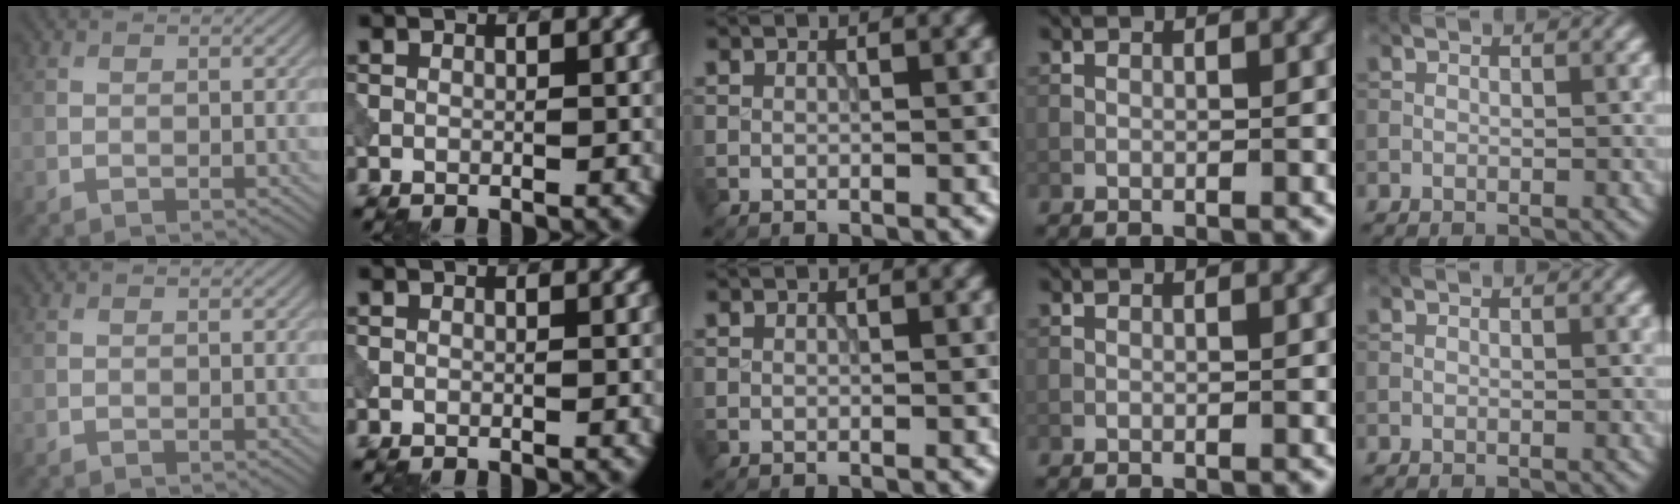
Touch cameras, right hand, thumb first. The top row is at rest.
{}